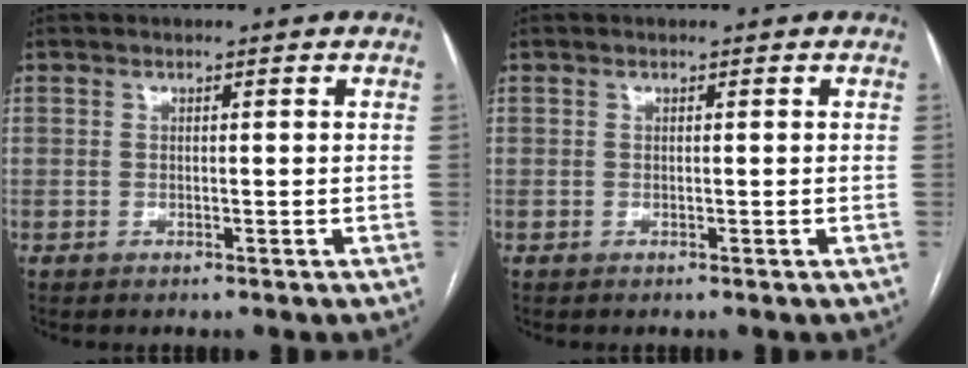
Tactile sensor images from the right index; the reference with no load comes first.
{"total": 0.0}